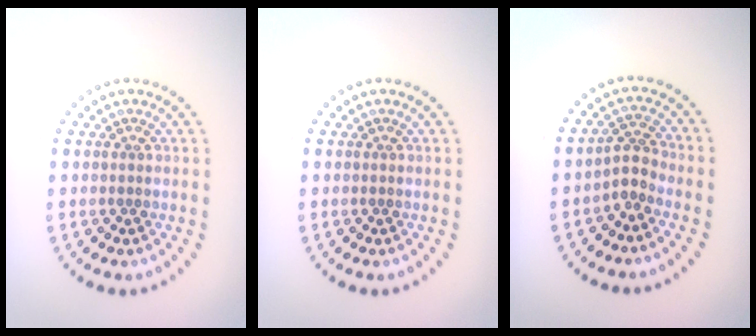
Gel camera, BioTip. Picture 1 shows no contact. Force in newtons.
{"total": 0.0}
{"total": 2.2, "press": 1.6, "slide": 1.5}